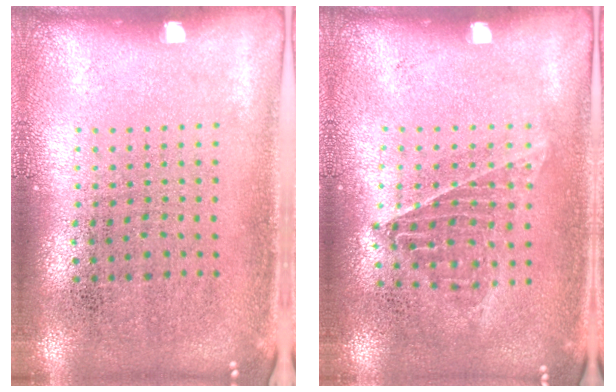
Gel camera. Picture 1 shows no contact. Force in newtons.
{"total": 0.9, "press": 0.9, "slide": 0.1}